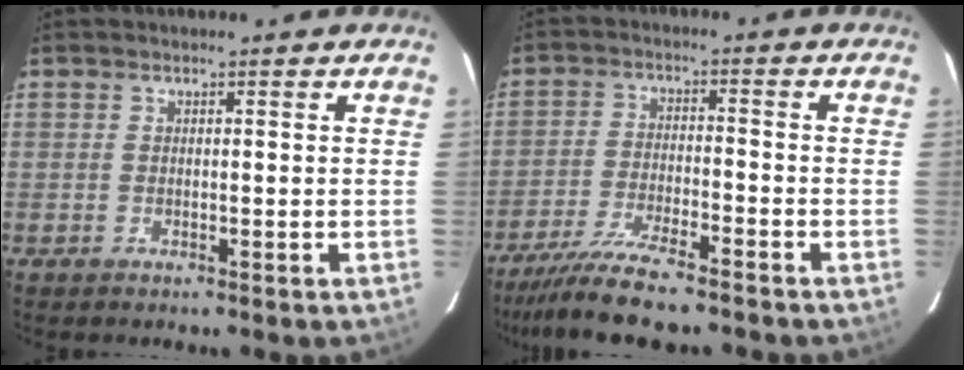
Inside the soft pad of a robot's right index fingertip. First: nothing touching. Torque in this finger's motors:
{"motor_torque": [1.07, -1.06, 0.49, 0.15]}